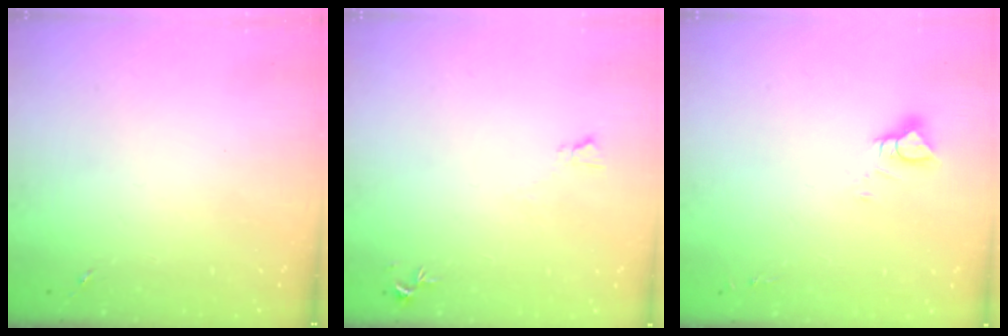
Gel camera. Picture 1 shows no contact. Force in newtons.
{"total": 4.9, "press": 4.9, "slide": 0.6}
{"total": 4.5, "press": 4.5, "slide": 0.4}